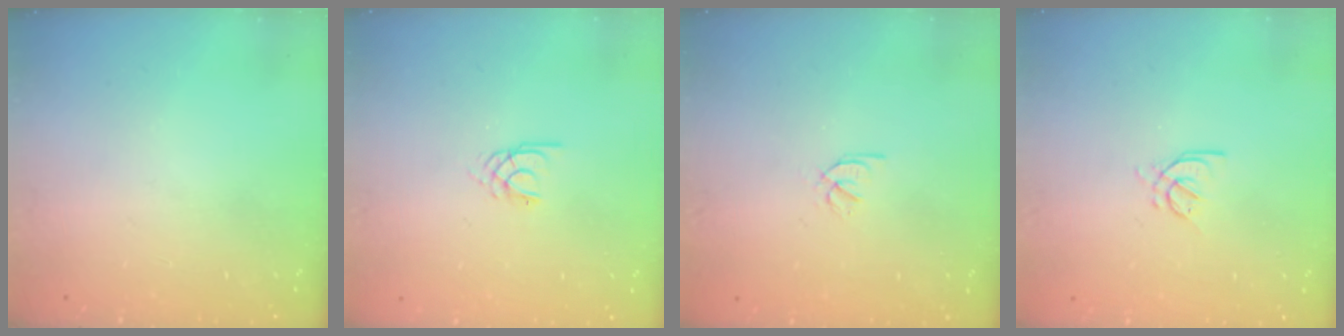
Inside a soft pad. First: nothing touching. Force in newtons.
{"total": 1.7, "press": 1.7, "slide": 0.3}
{"total": 2.1, "press": 2.1, "slide": 0.1}
{"total": 3.7, "press": 3.6, "slide": 0.7}